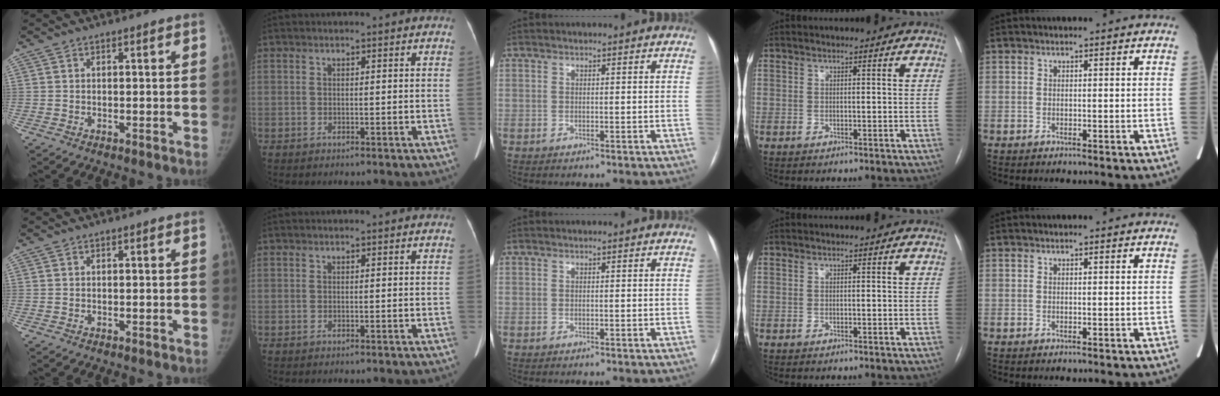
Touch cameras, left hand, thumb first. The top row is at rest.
{}